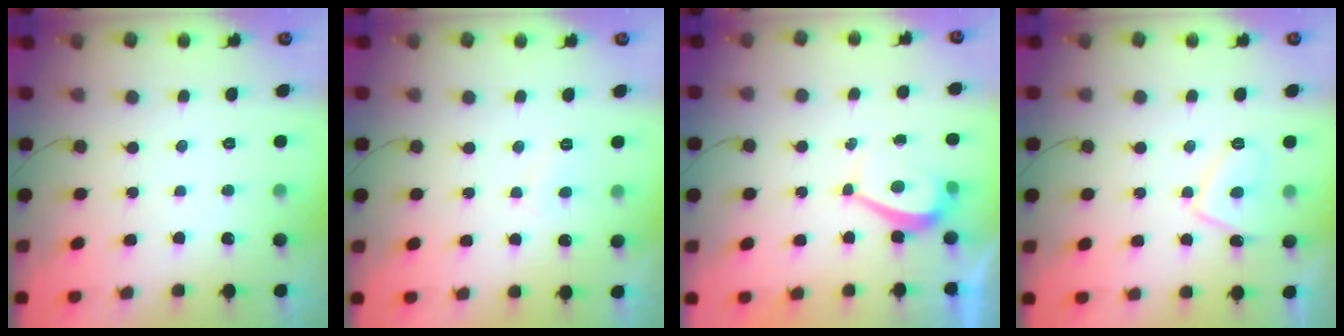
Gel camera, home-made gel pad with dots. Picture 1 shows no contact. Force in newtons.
{"total": 3.9, "press": 3.8, "slide": 0.6}
{"total": 2.8, "press": 2.8, "slide": 0.6}
{"total": 6.8, "press": 6.7, "slide": 1.4}